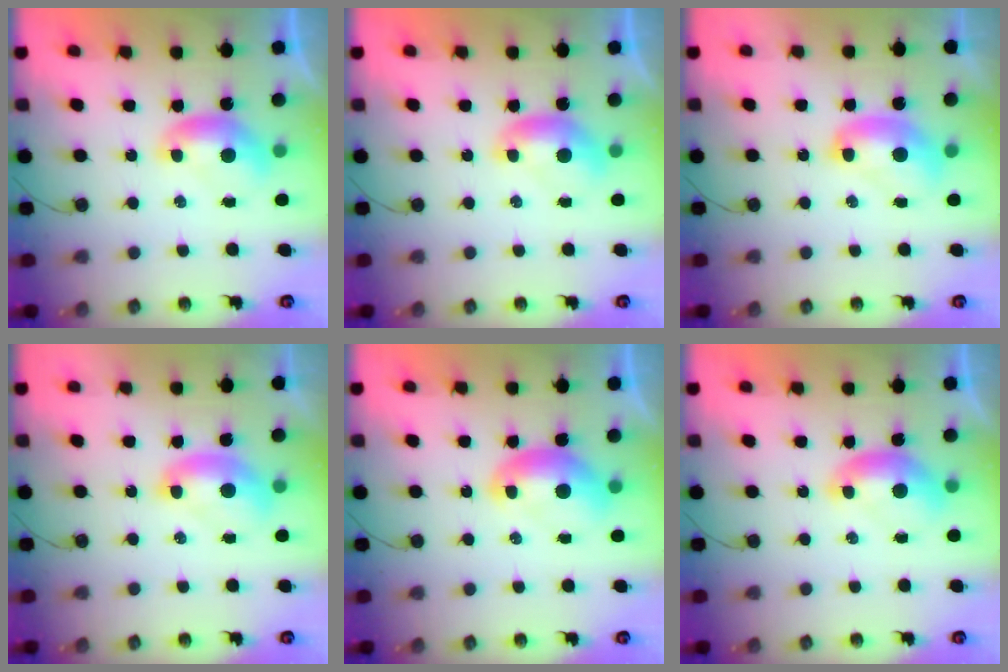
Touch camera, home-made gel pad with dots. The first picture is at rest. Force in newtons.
{"total": 0.0}
{"total": 2.5, "press": 2.5, "slide": 0.2}
{"total": 1.8, "press": 1.8, "slide": 0.3}
{"total": 2.1, "press": 2.0, "slide": 0.6}
{"total": 1.2, "press": 1.1, "slide": 0.6}